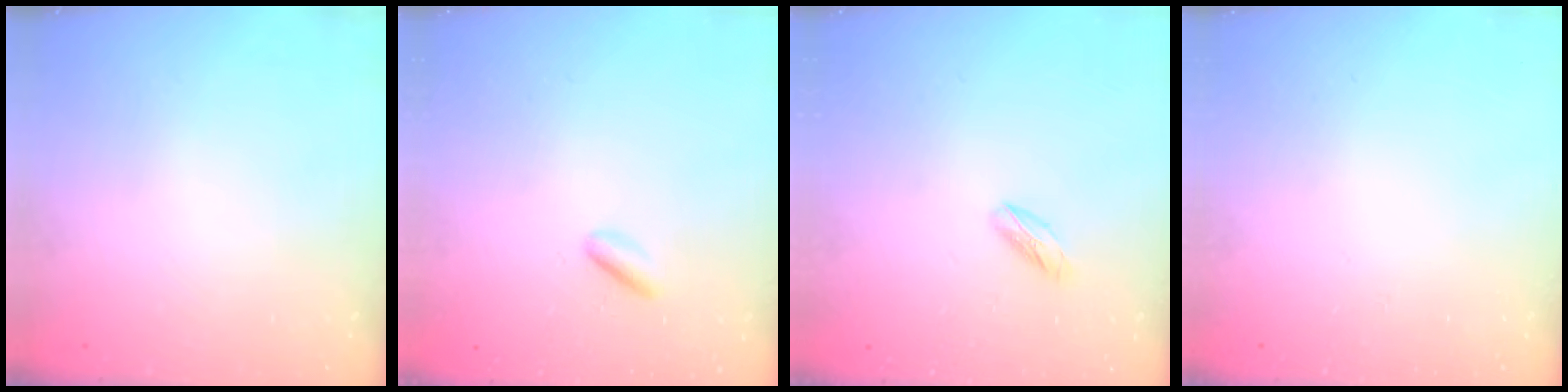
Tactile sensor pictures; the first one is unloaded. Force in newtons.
{"total": 2.4, "press": 2.4, "slide": 0.5}
{"total": 4.4, "press": 4.4, "slide": 0.8}
{"total": 0.0}